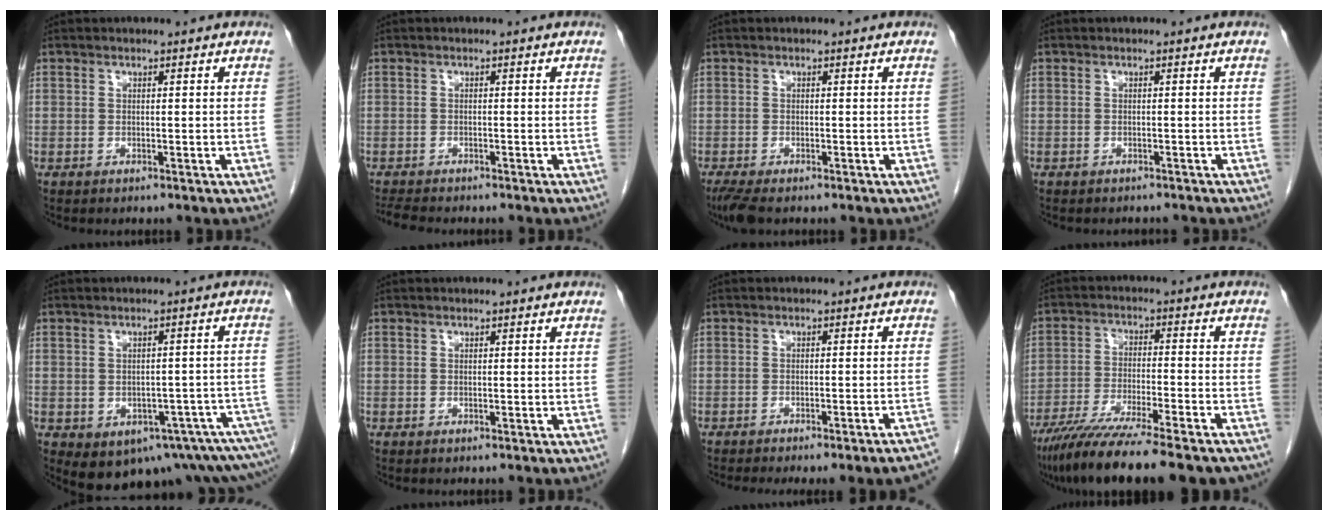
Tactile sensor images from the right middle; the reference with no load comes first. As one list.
[{"total": 3.6, "force": [-3.4, 0.3, 1.2], "torque": [-0.022, -0.015, -0.056]}, {"total": 3.7, "force": [-2.8, 1.0, 2.3], "torque": [-0.048, -0.013, -0.046]}, {"total": 2.7, "force": [-2.5, 0.9, 0.5], "torque": [-0.011, -0.004, -0.029]}, {"total": 14.5, "force": [-10.4, 6.3, 7.8], "torque": [-0.065, 0.019, -0.113]}, {"total": 0.0}, {"total": 12.6, "force": [-11.4, 0.1, 5.5], "torque": [-0.036, -0.008, -0.130]}, {"total": 19.6, "force": [-16.2, 2.1, 10.8], "torque": [-0.144, -0.030, -0.247]}]